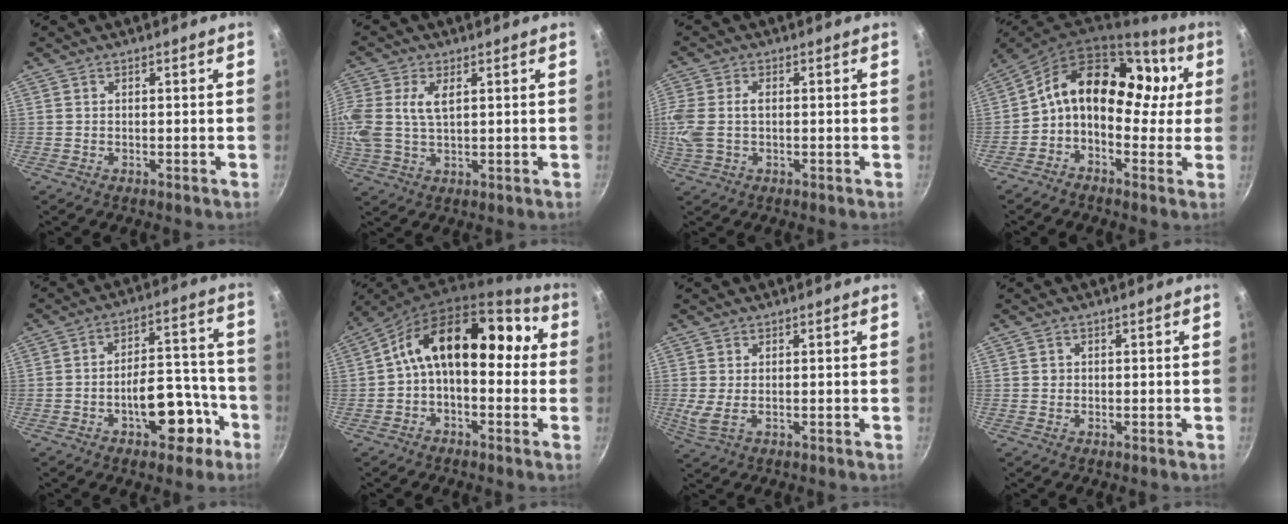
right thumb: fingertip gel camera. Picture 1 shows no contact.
{"total": 9.7, "force": [2.4, 5.5, 7.6], "torque": [-0.166, 0.006, 0.047]}
{"total": 7.8, "force": [0.2, 4.7, 6.2], "torque": [-0.132, 0.005, -0.001]}
{"total": 17.5, "force": [2.1, 12.2, 12.4], "torque": [-0.157, 0.046, 0.008]}
{"total": 12.5, "force": [-5.8, 6.6, 8.9], "torque": [-0.085, 0.067, -0.072]}
{"total": 13.8, "force": [0.3, 8.7, 10.7], "torque": [-0.135, 0.060, -0.020]}
{"total": 2.9, "force": [0.3, 1.2, 2.6], "torque": [-0.055, -0.007, 0.013]}
{"total": 0.6, "force": [0.1, 0.6, 0.1], "torque": [0.003, 0.002, 0.001]}